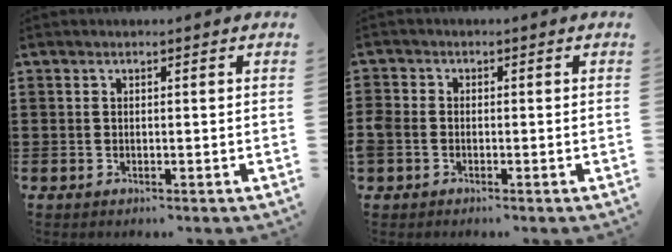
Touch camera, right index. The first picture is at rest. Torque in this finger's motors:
{"motor_torque": [1.98, 0.17, 0.46, 0.06]}